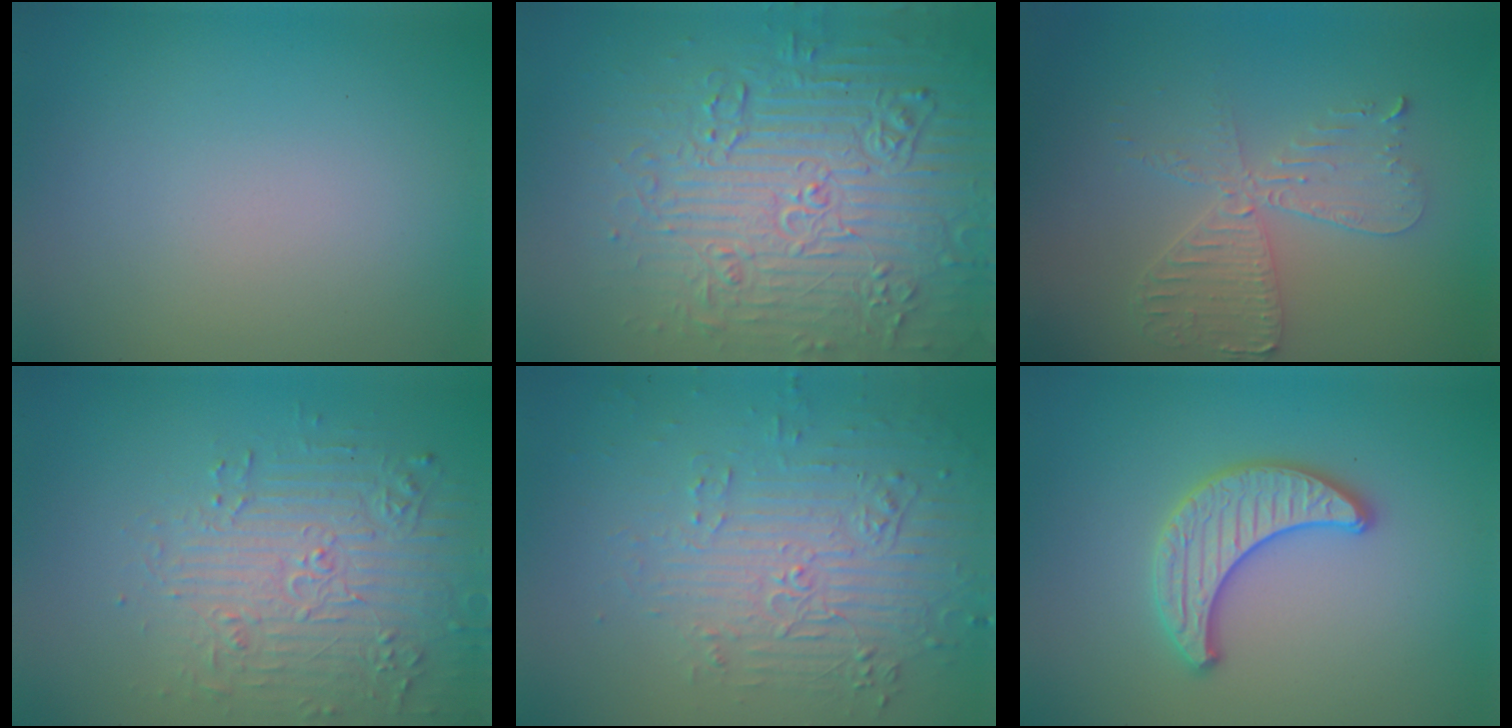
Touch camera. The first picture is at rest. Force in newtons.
{"total": 7.9, "press": 7.6, "slide": 2.0}
{"total": 4.1, "press": 3.4, "slide": 2.2}
{"total": 4.6, "press": 4.2, "slide": 1.9}
{"total": 5.7, "press": 3.6, "slide": 4.4}
{"total": 3.4, "press": 3.4, "slide": 0.2}